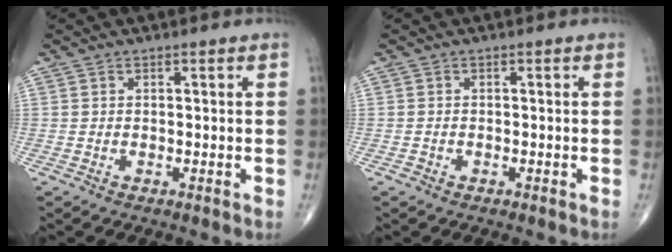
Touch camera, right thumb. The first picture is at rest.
{"total": 0.5, "force": [-0.3, 0.4, 0.0], "torque": [0.001, 0.003, -0.008]}